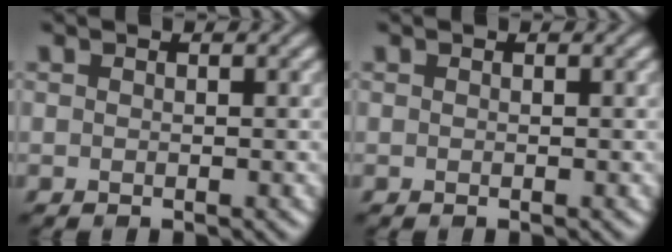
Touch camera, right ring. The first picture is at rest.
{"total": 0.0}